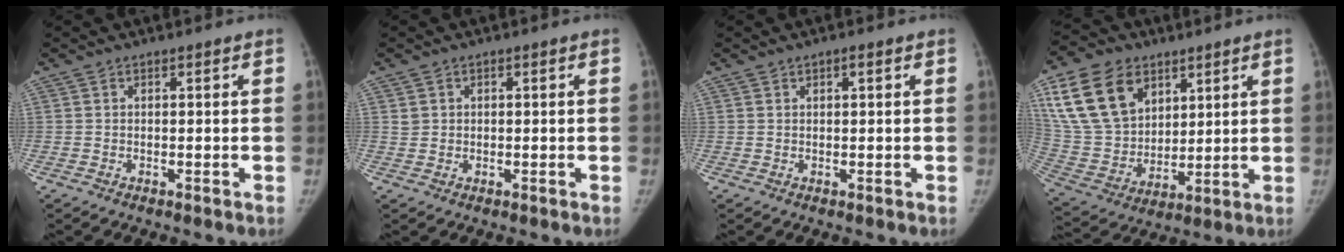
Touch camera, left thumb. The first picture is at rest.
{"total": 1.3, "force": [0.4, 1.2, 0.3], "torque": [0.003, 0.000, 0.007]}
{"total": 1.1, "force": [0.6, 0.3, 0.9], "torque": [-0.011, 0.001, 0.008]}
{"total": 20.2, "force": [9.5, 13.9, 11.0], "torque": [-0.198, -0.022, 0.188]}